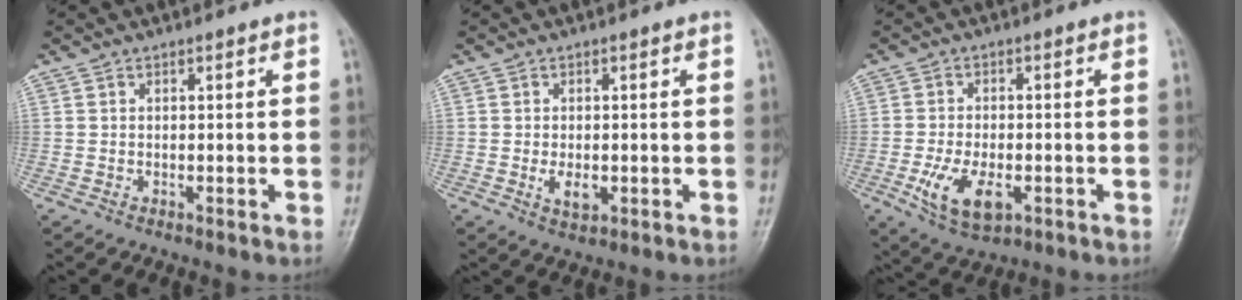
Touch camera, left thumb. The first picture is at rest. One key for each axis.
{"total": 4.4, "fx": -0.7, "fy": 2.7, "fz": 3.4, "tx": -0.050, "ty": -0.007, "tz": -0.005}
{"total": 8.5, "fx": -2.9, "fy": 4.6, "fz": 6.6, "tx": -0.122, "ty": -0.001, "tz": -0.043}